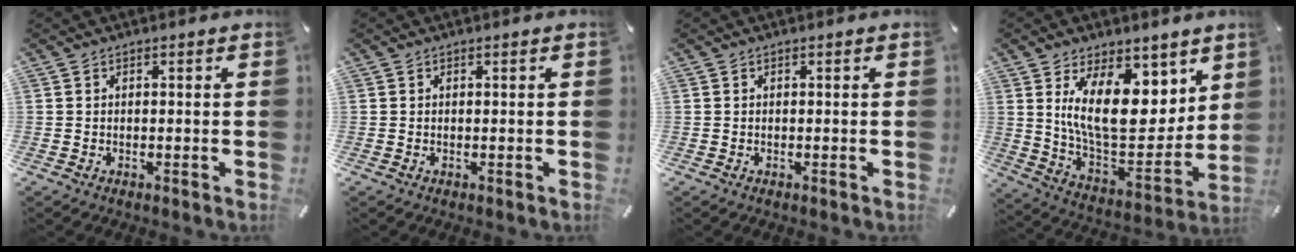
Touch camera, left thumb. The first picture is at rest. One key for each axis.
{"total": 0.0}
{"total": 0.0}
{"total": 17.5, "fx": 7.1, "fy": 10.0, "fz": 12.5, "tx": -0.208, "ty": -0.057, "tz": 0.129}